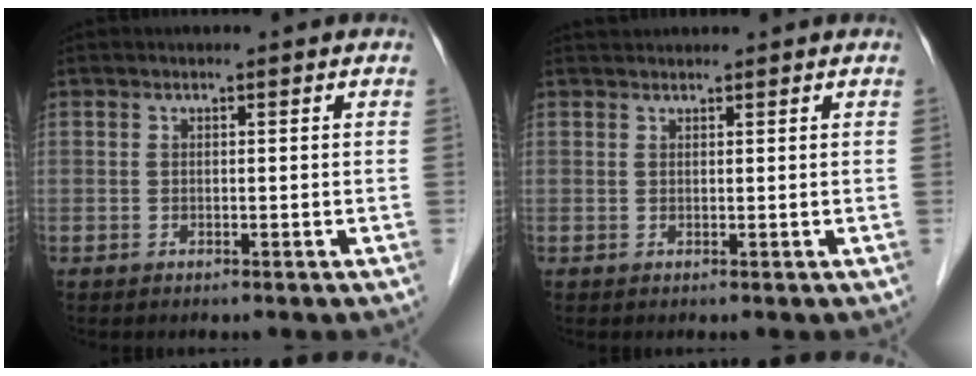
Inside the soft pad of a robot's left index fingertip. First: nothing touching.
{"total": 2.2, "force": [2.2, 0.1, 0.4], "torque": [-0.005, 0.028, 0.041]}